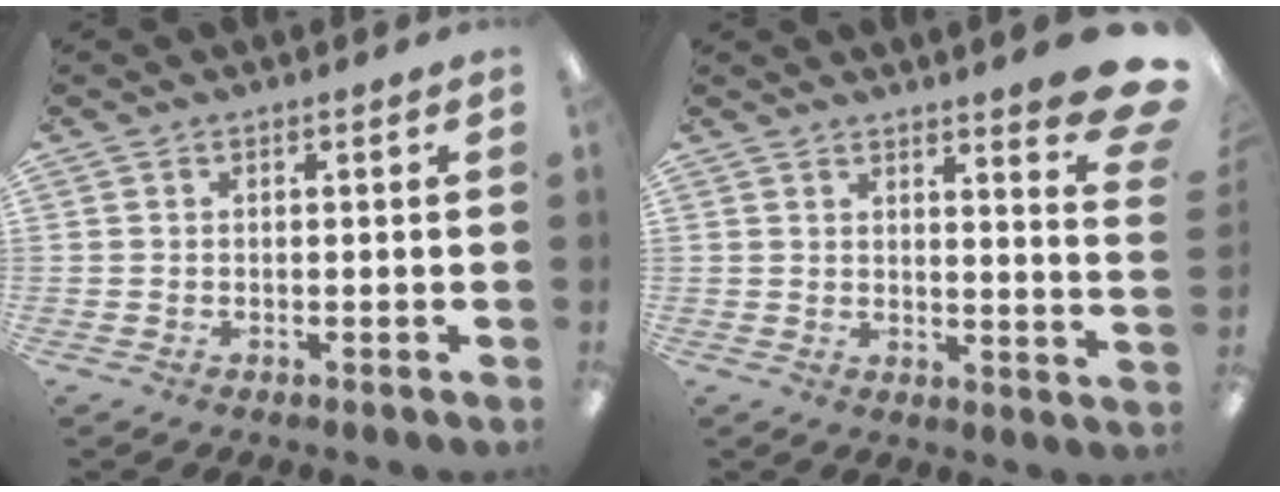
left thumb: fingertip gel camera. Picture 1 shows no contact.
{"total": 8.6, "force": [6.2, 1.1, 5.9], "torque": [-0.079, -0.054, 0.102]}